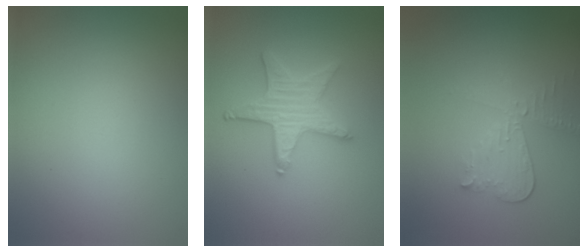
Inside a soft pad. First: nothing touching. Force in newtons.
{"total": 4.0, "press": 3.6, "slide": 1.9}
{"total": 3.0, "press": 2.6, "slide": 1.5}